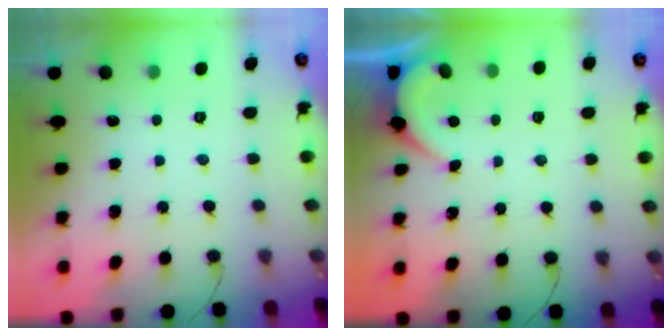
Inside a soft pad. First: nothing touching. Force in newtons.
{"total": 1.4, "press": 1.4, "slide": 0.2}